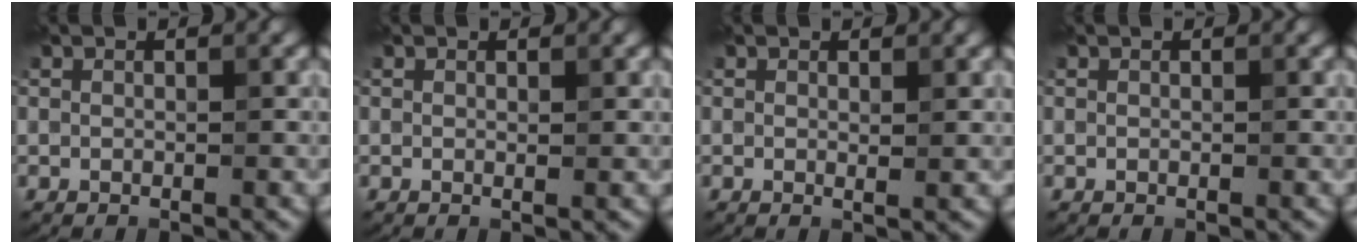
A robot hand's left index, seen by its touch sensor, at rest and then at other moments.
{"total": 0.5, "force": [0.3, 0.1, 0.5], "torque": [-0.006, -0.002, 0.003]}
{"total": 0.9, "force": [0.3, 0.1, 0.8], "torque": [-0.011, -0.002, 0.005]}
{"total": 0.0}